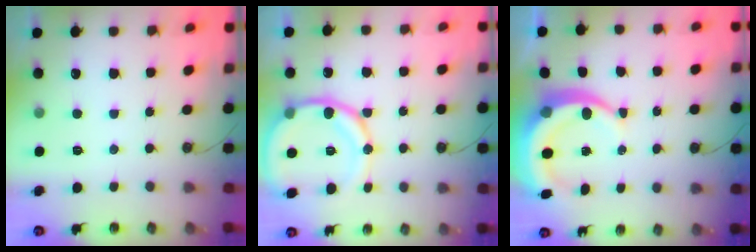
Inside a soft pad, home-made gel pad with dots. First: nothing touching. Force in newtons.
{"total": 15.7, "press": 15.4, "slide": 3.0}
{"total": 10.2, "press": 10.1, "slide": 1.3}